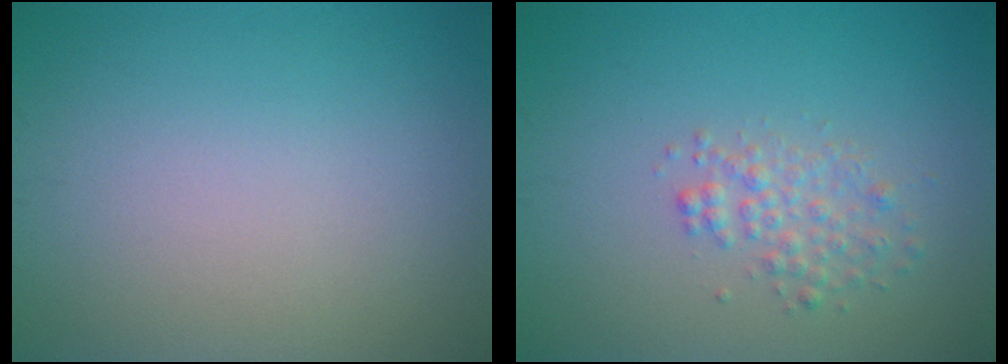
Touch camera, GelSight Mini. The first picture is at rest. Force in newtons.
{"total": 2.0, "press": 2.0, "slide": 0.1}